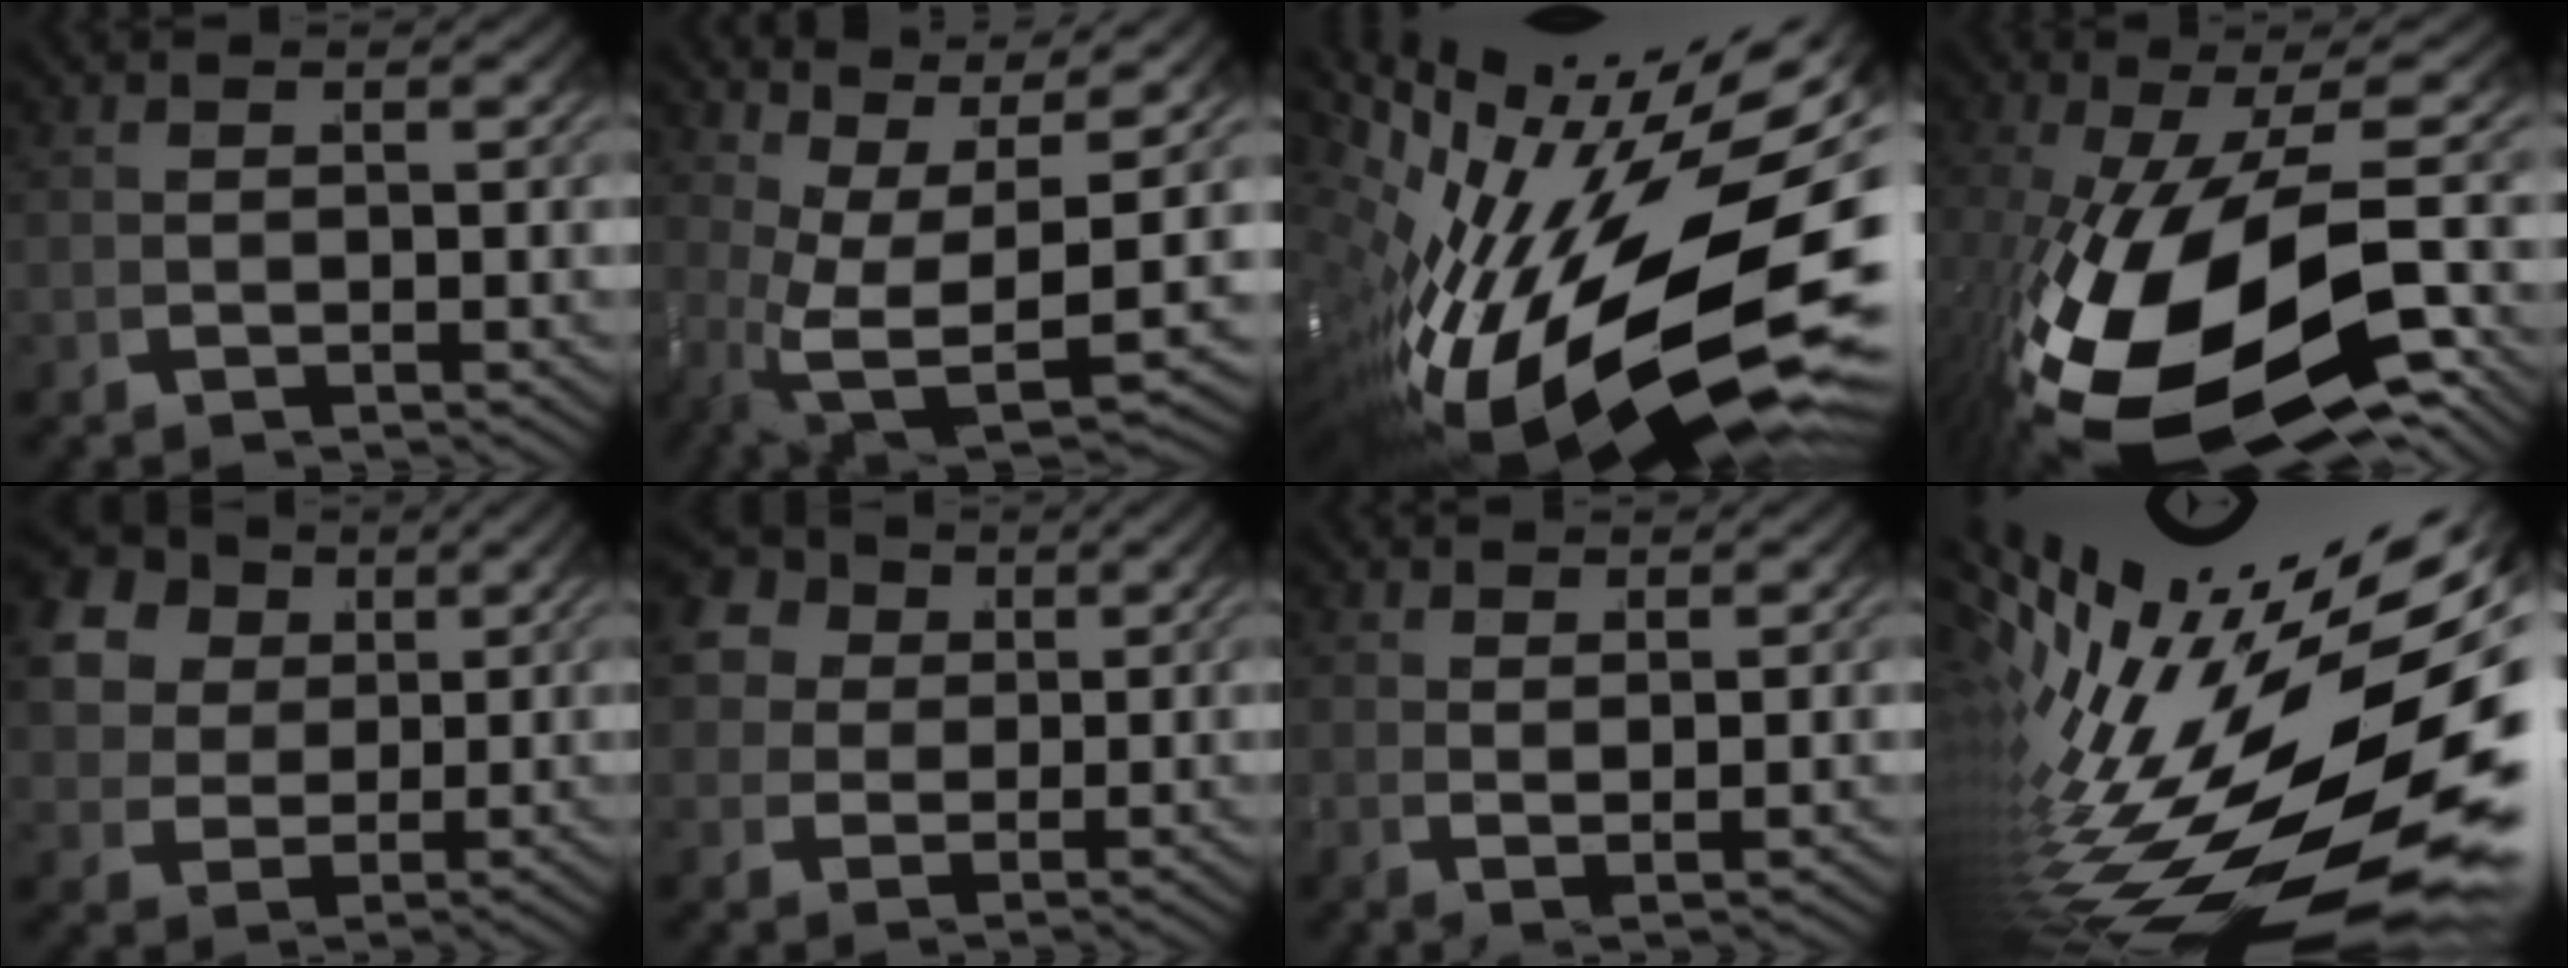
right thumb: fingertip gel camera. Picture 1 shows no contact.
{"total": 10.7, "force": [1.7, 5.4, 9.1], "torque": [-0.175, -0.035, 0.048]}
{"total": 22.7, "force": [-2.7, 12.3, 18.8], "torque": [-0.323, -0.059, -0.002]}
{"total": 17.9, "force": [-5.0, 8.6, 14.9], "torque": [-0.317, -0.066, -0.032]}
{"total": 11.2, "force": [4.1, 9.0, 5.3], "torque": [-0.119, 0.002, 0.057]}
{"total": 8.9, "force": [3.3, 7.3, 3.9], "torque": [-0.088, 0.001, 0.046]}
{"total": 2.3, "force": [2.1, -0.3, 0.9], "torque": [-0.011, 0.003, 0.041]}
{"total": 21.7, "force": [-1.0, 11.3, 18.5], "torque": [-0.290, -0.036, 0.020]}